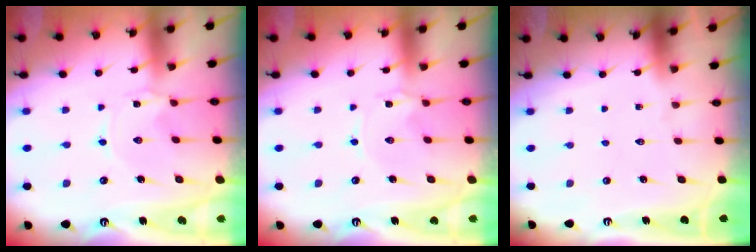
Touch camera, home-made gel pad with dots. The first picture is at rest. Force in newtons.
{"total": 0.9, "press": 0.9, "slide": 0.2}
{"total": 0.0}